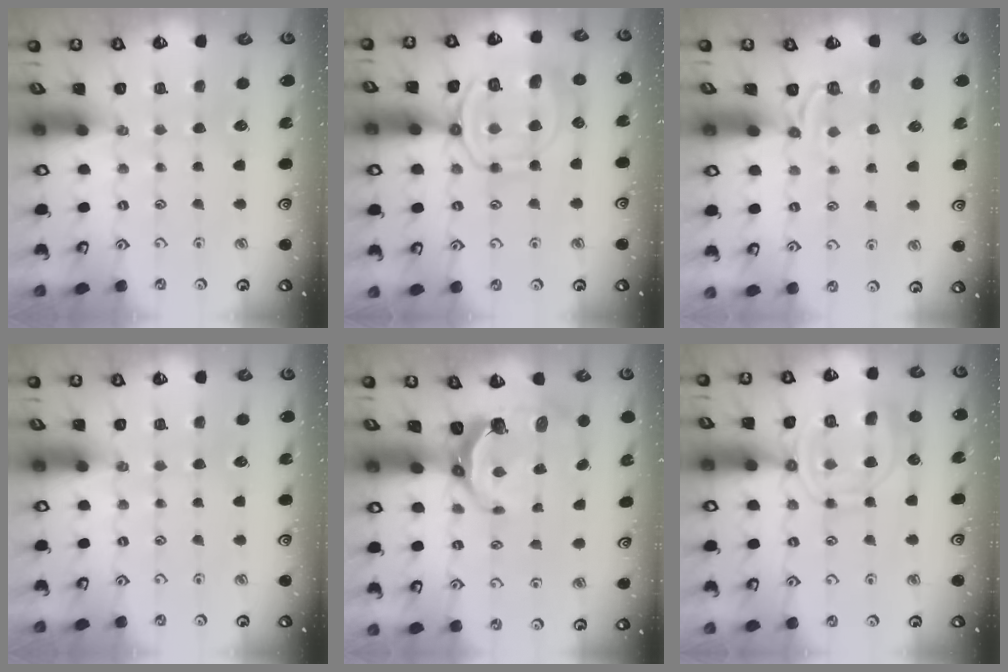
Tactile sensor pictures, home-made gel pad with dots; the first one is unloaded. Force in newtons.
{"total": 13.6, "press": 13.6, "slide": 1.3}
{"total": 5.3, "press": 4.8, "slide": 2.3}
{"total": 0.0}
{"total": 7.6, "press": 6.1, "slide": 4.5}
{"total": 13.3, "press": 13.2, "slide": 1.2}